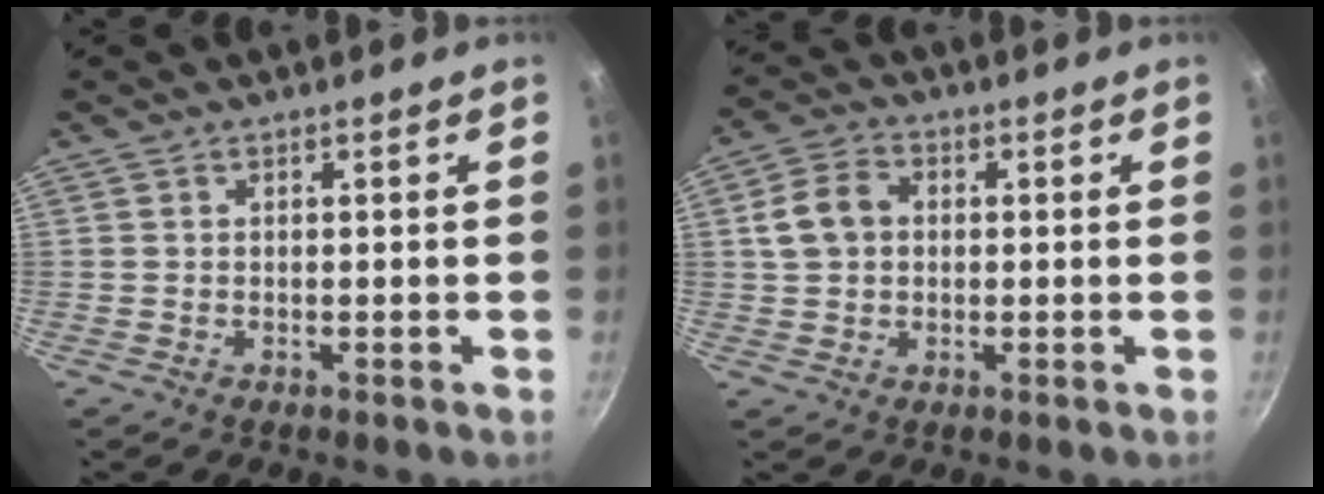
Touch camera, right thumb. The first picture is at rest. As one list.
[{"total": 7.1, "force": [0.9, 5.5, 4.3], "torque": [-0.067, 0.016, 0.007]}]